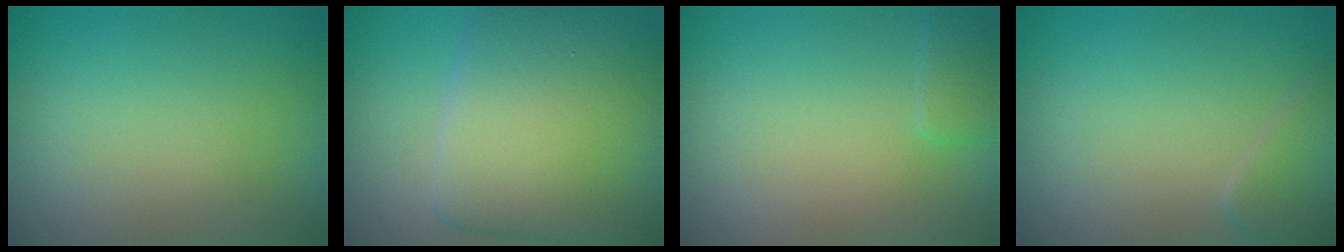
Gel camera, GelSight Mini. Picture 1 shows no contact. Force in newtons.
{"total": 10.6, "press": 10.6, "slide": 0.1}
{"total": 1.2, "press": 1.2, "slide": 0.1}
{"total": 2.2, "press": 2.1, "slide": 0.2}